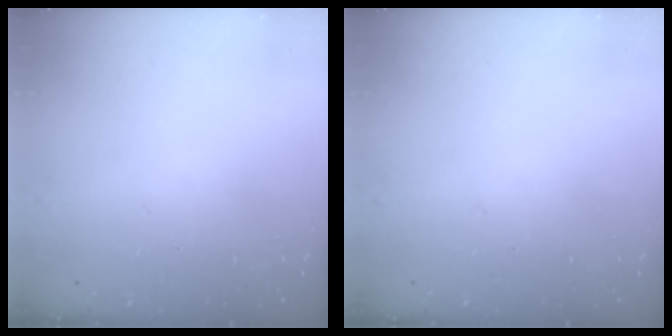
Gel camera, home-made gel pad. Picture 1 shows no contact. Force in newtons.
{"total": 0.0}